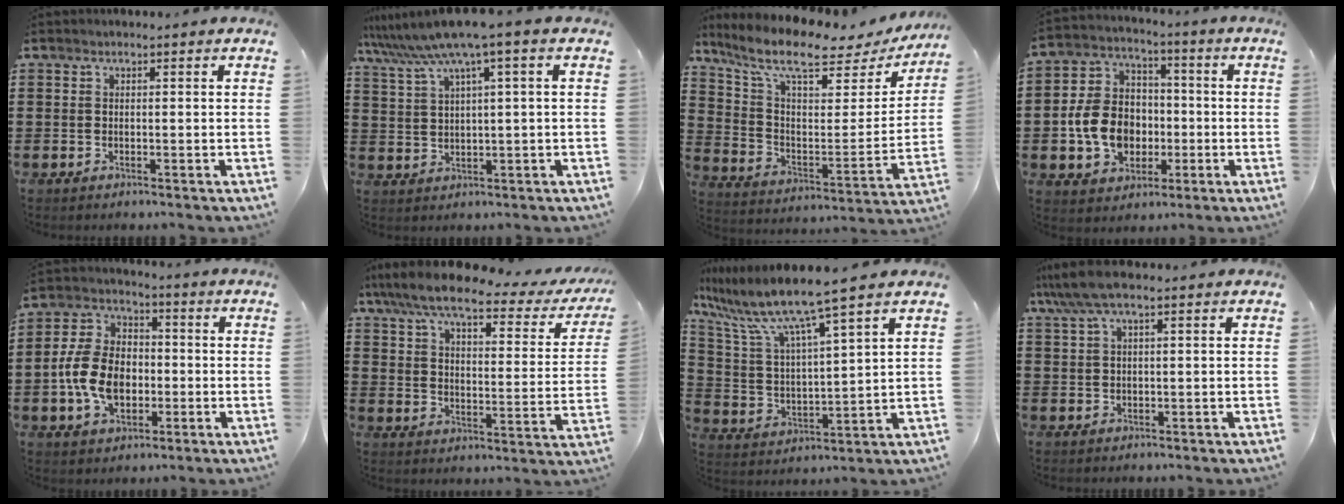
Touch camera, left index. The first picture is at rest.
{"total": 6.5, "force": [3.6, -0.4, 5.4], "torque": [-0.122, -0.024, 0.057]}
{"total": 10.6, "force": [8.1, 2.5, 6.3], "torque": [-0.150, -0.049, 0.136]}
{"total": 10.2, "force": [-1.9, 8.4, 5.5], "torque": [-0.146, 0.026, -0.034]}
{"total": 9.9, "force": [-2.0, 7.0, 6.7], "torque": [-0.162, 0.011, -0.040]}
{"total": 8.3, "force": [6.6, 1.2, 4.9], "torque": [-0.122, -0.031, 0.111]}
{"total": 8.6, "force": [7.2, -0.3, 4.7], "torque": [-0.125, -0.046, 0.116]}
{"total": 4.5, "force": [2.3, 0.8, 3.7], "torque": [-0.091, 0.002, 0.037]}